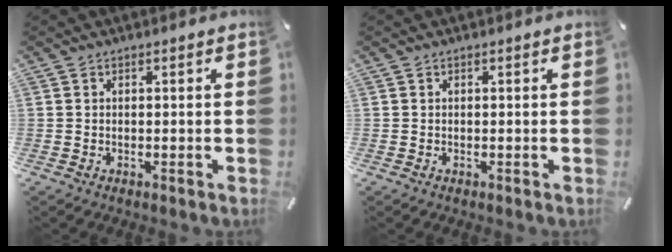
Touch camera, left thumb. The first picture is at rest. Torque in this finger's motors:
{"motor_torque": [0.00, 0.00, 0.00, 0.00, 0.00]}